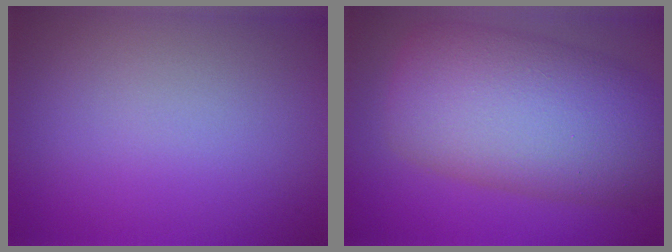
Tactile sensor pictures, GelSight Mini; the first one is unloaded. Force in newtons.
{"total": 12.3, "press": 12.3, "slide": 0.4}